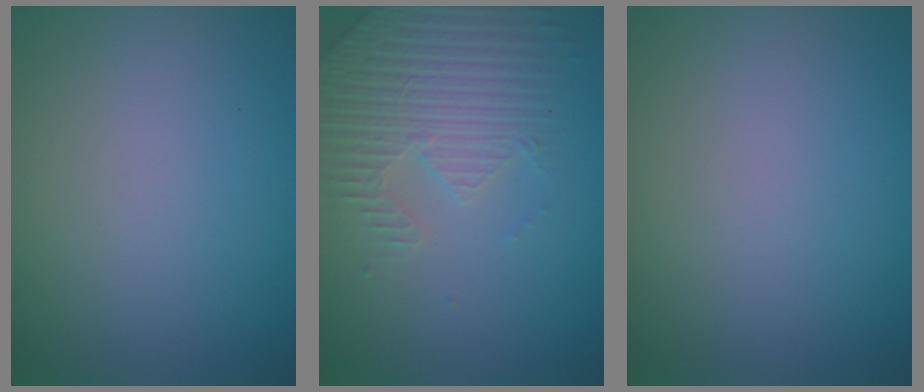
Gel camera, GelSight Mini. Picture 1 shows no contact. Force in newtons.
{"total": 4.4, "press": 4.3, "slide": 1.0}
{"total": 0.0}